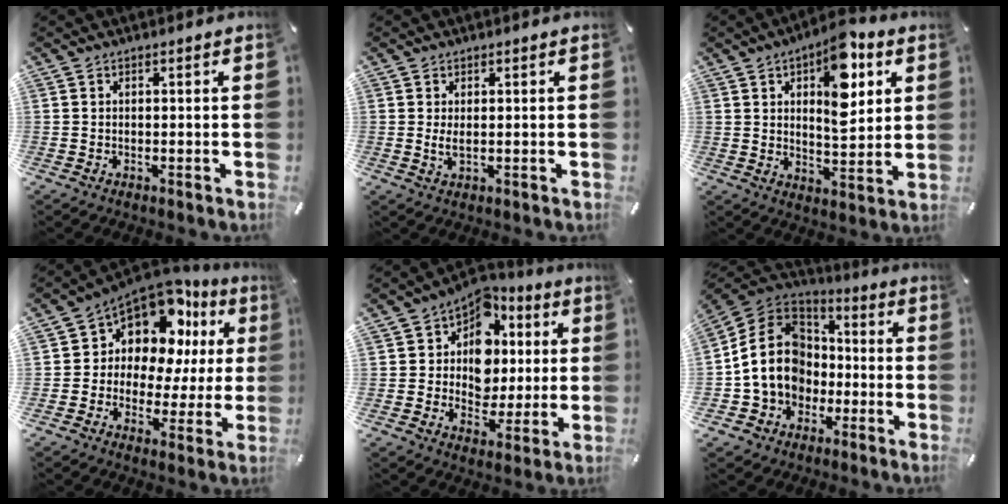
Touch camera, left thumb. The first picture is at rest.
{"total": 2.7, "force": [0.5, 1.0, 2.4], "torque": [-0.047, -0.006, 0.004]}
{"total": 13.4, "force": [5.9, 6.6, 10.0], "torque": [-0.130, -0.024, 0.096]}
{"total": 11.8, "force": [7.3, 8.0, 4.9], "torque": [-0.082, -0.076, 0.130]}
{"total": 11.4, "force": [2.6, 9.9, 5.0], "torque": [-0.078, -0.020, 0.053]}
{"total": 15.6, "force": [-2.1, 13.6, 7.3], "torque": [-0.163, 0.025, -0.035]}